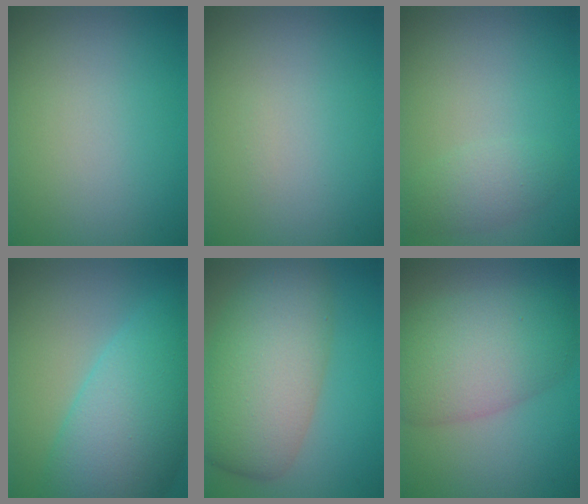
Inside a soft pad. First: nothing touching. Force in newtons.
{"total": 0.0}
{"total": 2.0, "press": 2.0, "slide": 0.1}
{"total": 10.1, "press": 10.1, "slide": 0.3}
{"total": 8.9, "press": 8.8, "slide": 0.8}
{"total": 7.9, "press": 7.9, "slide": 0.4}